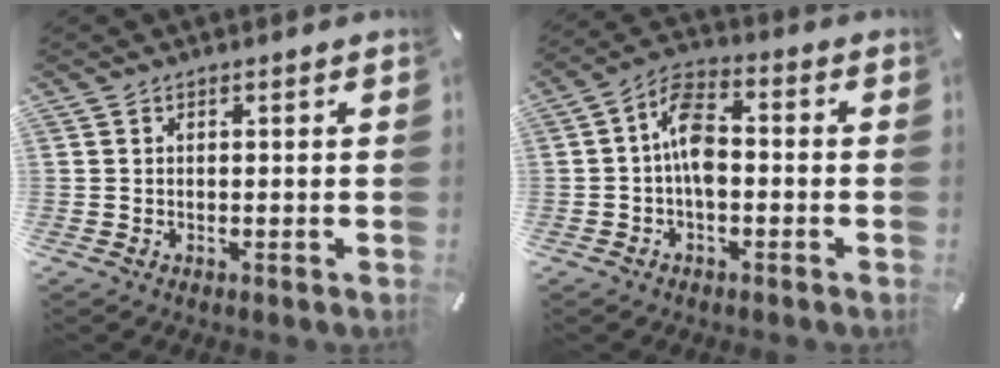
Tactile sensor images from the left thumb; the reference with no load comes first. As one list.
[{"total": 8.8, "force": [-1.3, 4.9, 7.2], "torque": [-0.149, 0.016, -0.024]}]